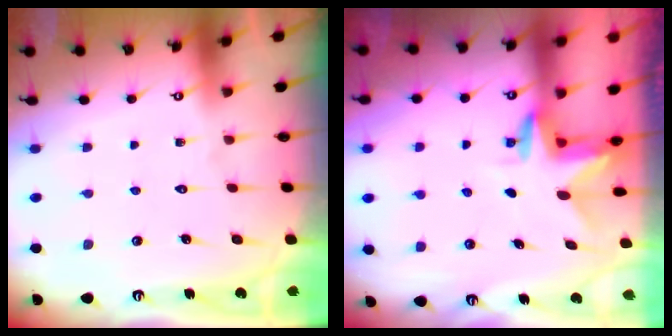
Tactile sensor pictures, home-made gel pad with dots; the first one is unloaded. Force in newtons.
{"total": 3.0, "press": 3.0, "slide": 0.2}